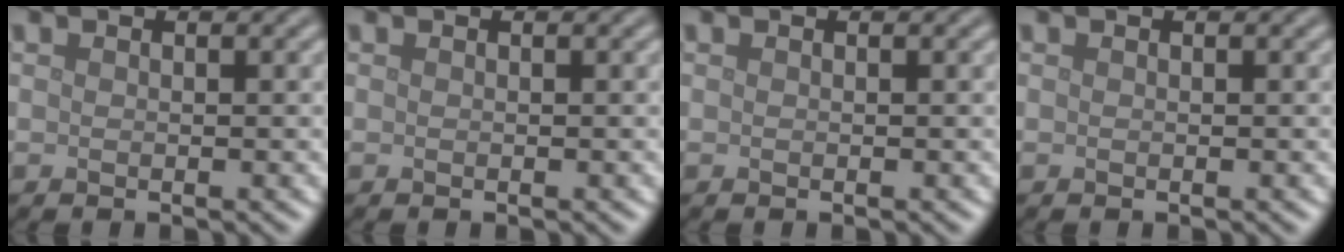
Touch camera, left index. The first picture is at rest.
{"total": 0.0}
{"total": 0.0}
{"total": 0.0}